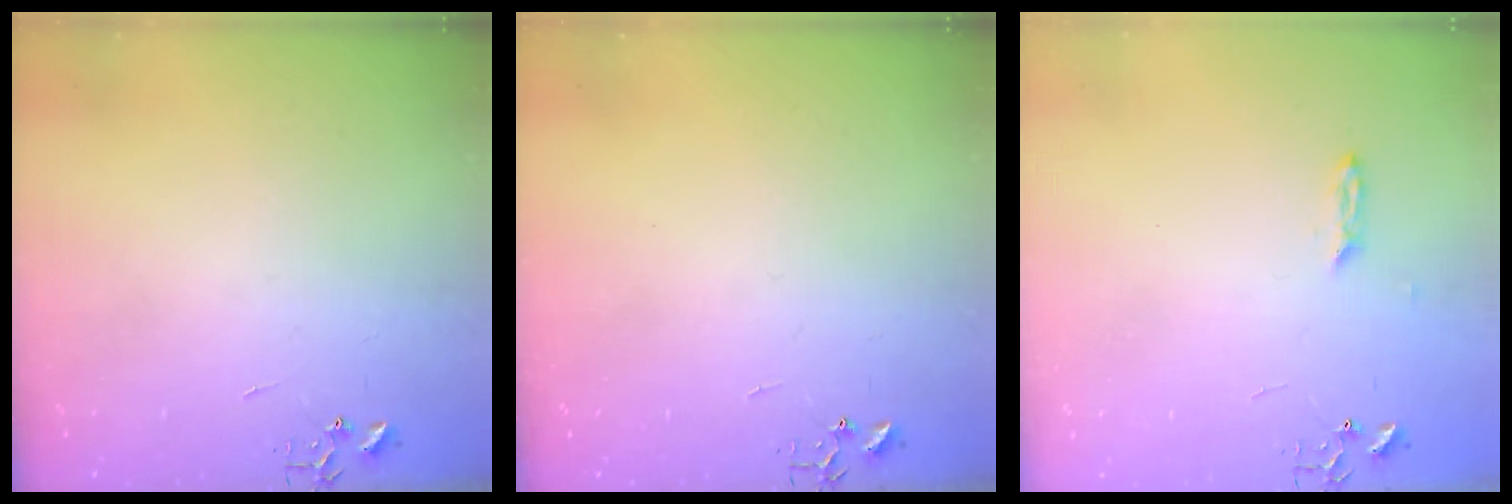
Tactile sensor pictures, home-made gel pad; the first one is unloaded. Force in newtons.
{"total": 0.0}
{"total": 2.3, "press": 2.2, "slide": 0.4}